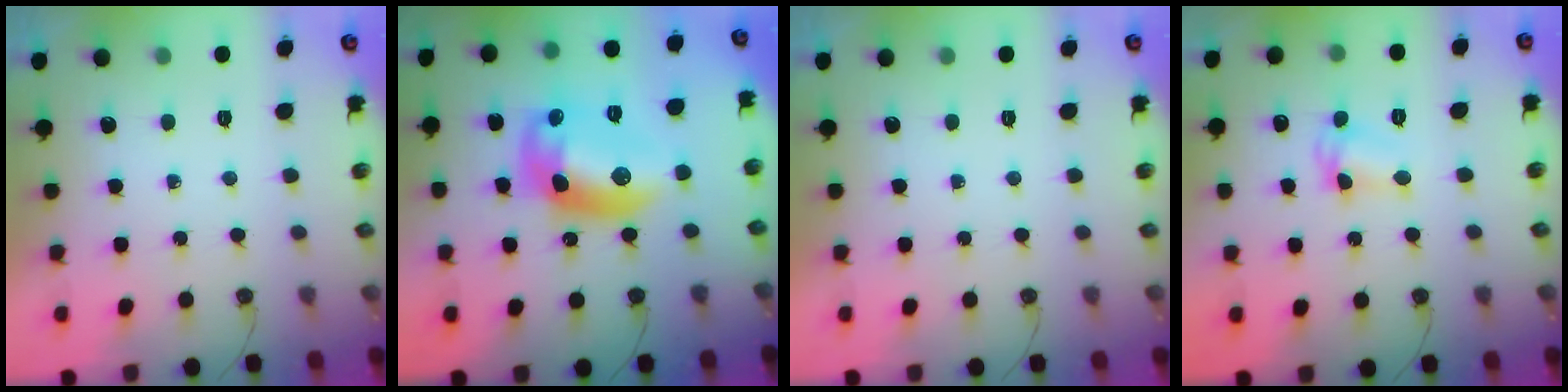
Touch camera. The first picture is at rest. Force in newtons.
{"total": 14.7, "press": 14.6, "slide": 1.1}
{"total": 0.0}
{"total": 5.4, "press": 5.3, "slide": 0.4}